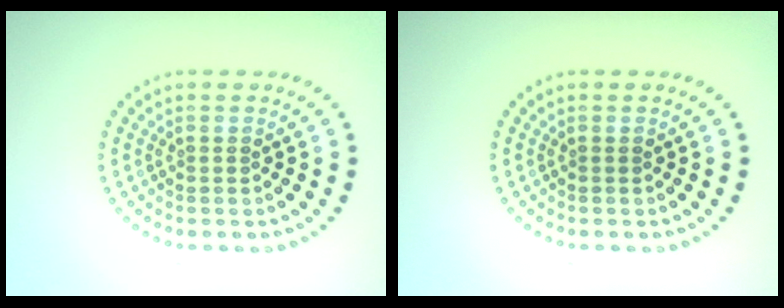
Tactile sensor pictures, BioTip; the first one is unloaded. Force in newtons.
{"total": 0.0}